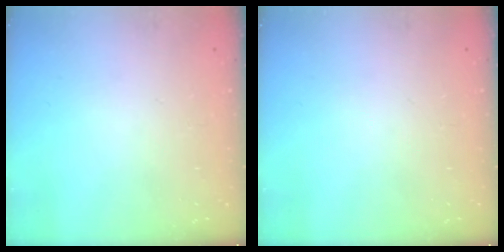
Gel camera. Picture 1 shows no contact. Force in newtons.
{"total": 0.0}